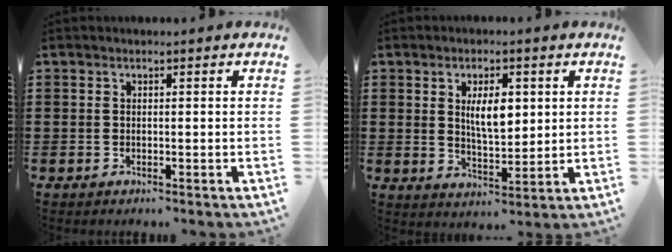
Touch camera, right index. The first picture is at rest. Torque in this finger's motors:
{"motor_torque": [0.55, -0.34, 0.29, 0.12]}